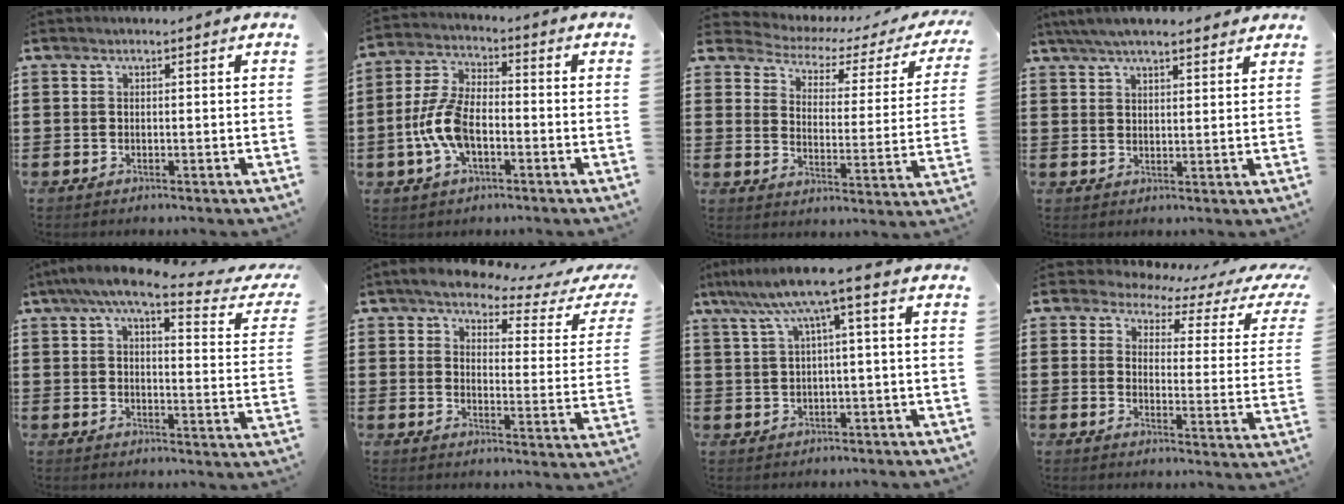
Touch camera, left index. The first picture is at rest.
{"total": 8.7, "force": [-2.5, 4.3, 7.1], "torque": [-0.174, -0.004, -0.053]}
{"total": 2.7, "force": [2.1, 1.2, 1.1], "torque": [-0.041, -0.018, 0.025]}
{"total": 5.3, "force": [4.7, 0.9, 2.3], "torque": [-0.057, -0.003, 0.088]}
{"total": 7.9, "force": [5.9, 0.8, 5.2], "torque": [-0.105, -0.026, 0.096]}
{"total": 4.9, "force": [4.0, 1.1, 2.5], "torque": [-0.065, -0.020, 0.064]}
{"total": 7.1, "force": [2.5, 0.0, 6.6], "torque": [-0.138, -0.013, 0.037]}
{"total": 3.8, "force": [2.8, 1.8, 1.8], "torque": [-0.048, -0.017, 0.040]}